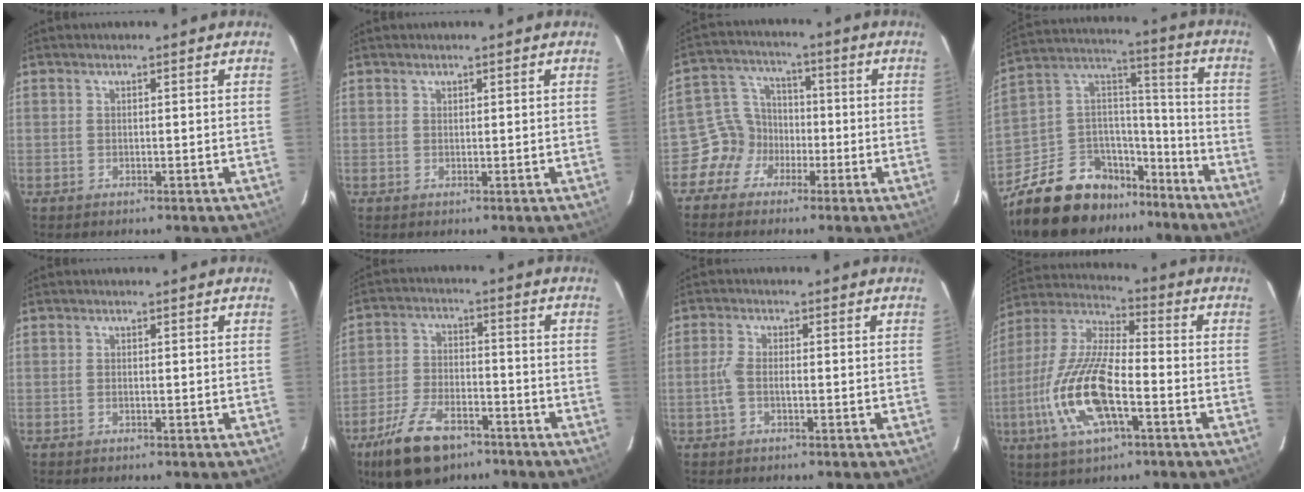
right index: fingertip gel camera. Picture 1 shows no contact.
{"total": 0.0}
{"total": 7.1, "force": [-3.5, 6.2, 0.4], "torque": [-0.013, 0.036, -0.073]}
{"total": 19.5, "force": [-14.2, 11.1, 7.4], "torque": [-0.177, 0.065, -0.219]}
{"total": 0.0}
{"total": 13.4, "force": [-8.8, 6.5, 7.8], "torque": [-0.174, -0.010, -0.154]}
{"total": 3.1, "force": [-0.8, 1.1, 2.7], "torque": [-0.065, 0.006, -0.016]}
{"total": 17.5, "force": [-5.9, 5.7, 15.4], "torque": [-0.326, -0.010, -0.117]}